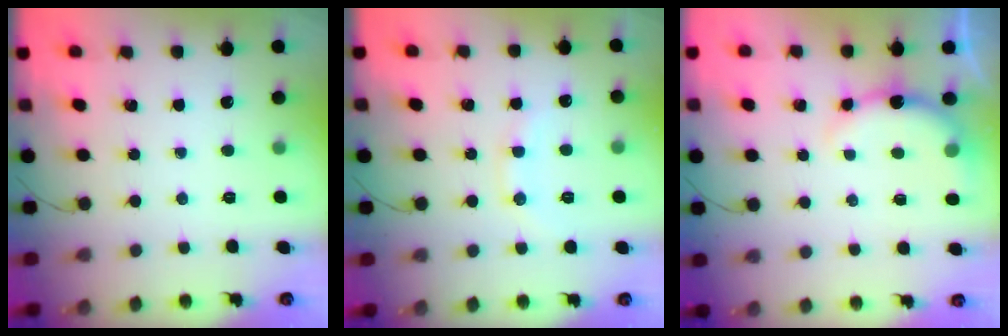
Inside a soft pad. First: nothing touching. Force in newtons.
{"total": 9.2, "press": 9.1, "slide": 1.0}
{"total": 5.6, "press": 5.6, "slide": 0.8}